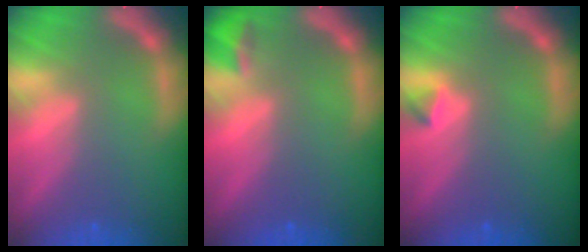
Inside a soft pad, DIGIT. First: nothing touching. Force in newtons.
{"total": 1.9}
{"total": 0.9}